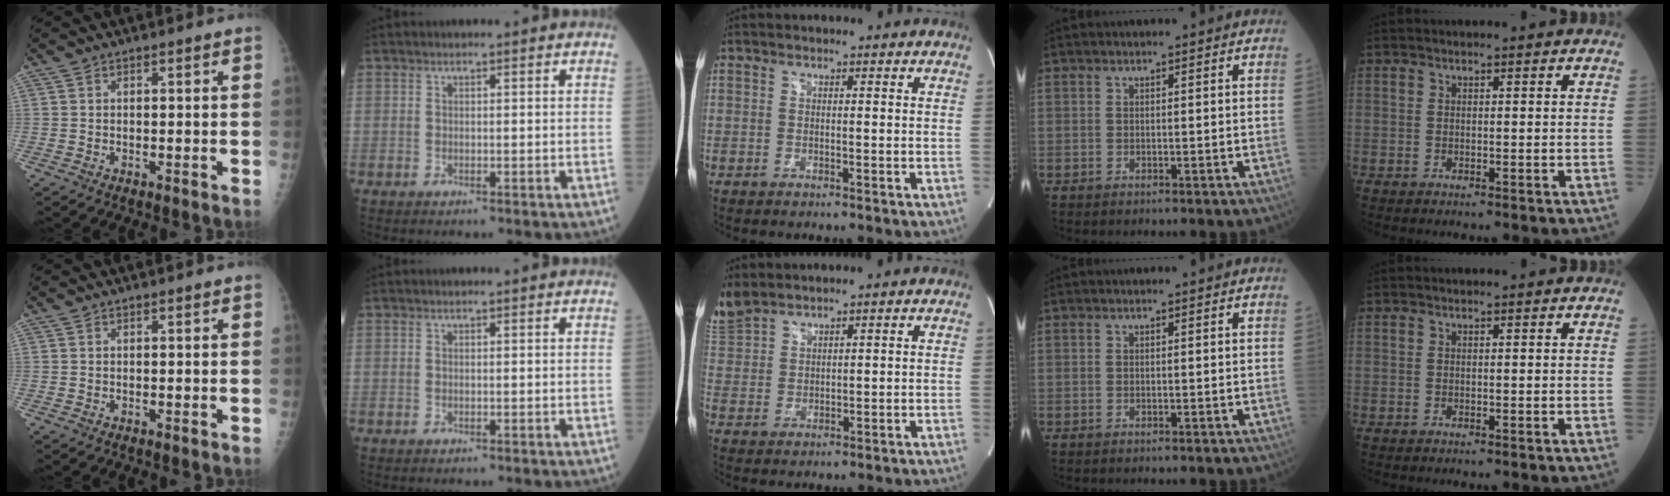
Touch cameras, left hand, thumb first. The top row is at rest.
{"middle": {"total": 7.0, "force": [6.4, 2.1, 1.8], "torque": [-0.064, 0.016, 0.144]}}